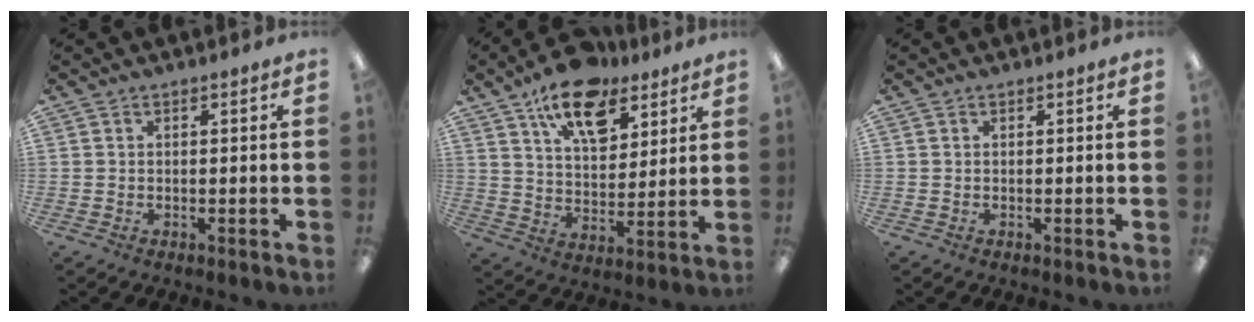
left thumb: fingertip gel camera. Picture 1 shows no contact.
{"total": 15.6, "force": [10.6, 7.9, 8.3], "torque": [-0.127, -0.053, 0.186]}
{"total": 0.0}